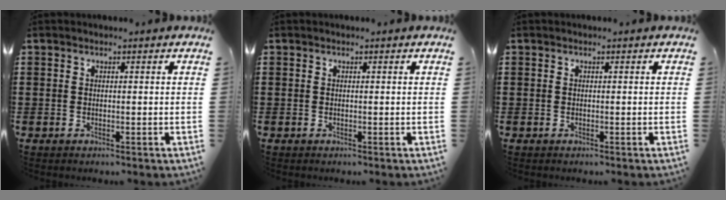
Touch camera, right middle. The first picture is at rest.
{"total": 0.0}
{"total": 0.0}